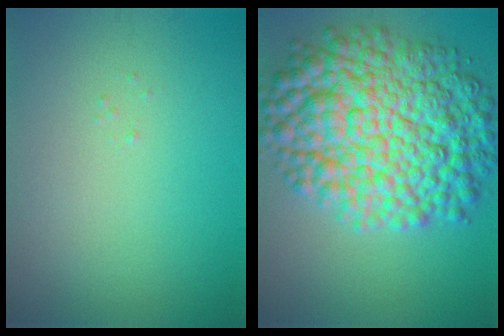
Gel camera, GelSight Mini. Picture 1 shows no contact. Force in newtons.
{"total": 13.2, "press": 13.2, "slide": 0.1}